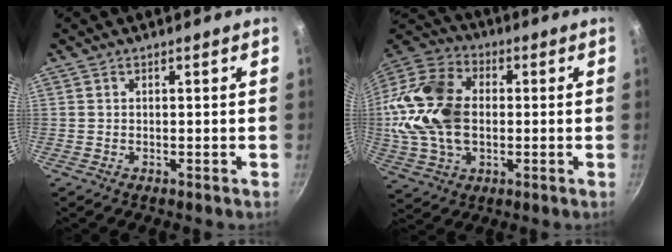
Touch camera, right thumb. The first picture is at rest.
{"total": 19.4, "force": [0.3, 13.7, 13.8], "torque": [-0.260, 0.021, 0.001]}